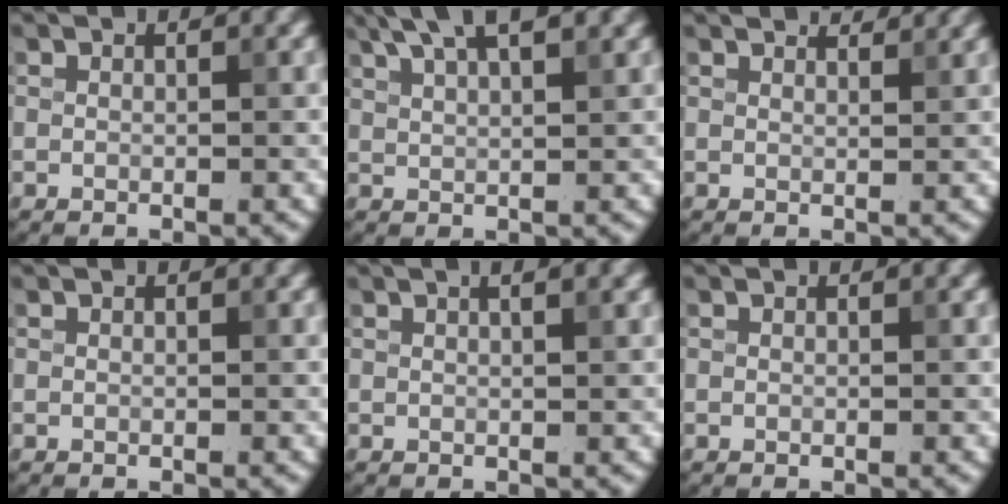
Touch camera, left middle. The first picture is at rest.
{"total": 5.4, "force": [3.9, 1.2, 3.5], "torque": [-0.069, 0.019, 0.071]}
{"total": 2.6, "force": [2.5, 0.3, 0.5], "torque": [-0.018, 0.009, 0.033]}
{"total": 0.0}
{"total": 1.5, "force": [1.0, 0.1, 1.1], "torque": [-0.016, 0.005, 0.020]}
{"total": 0.0}